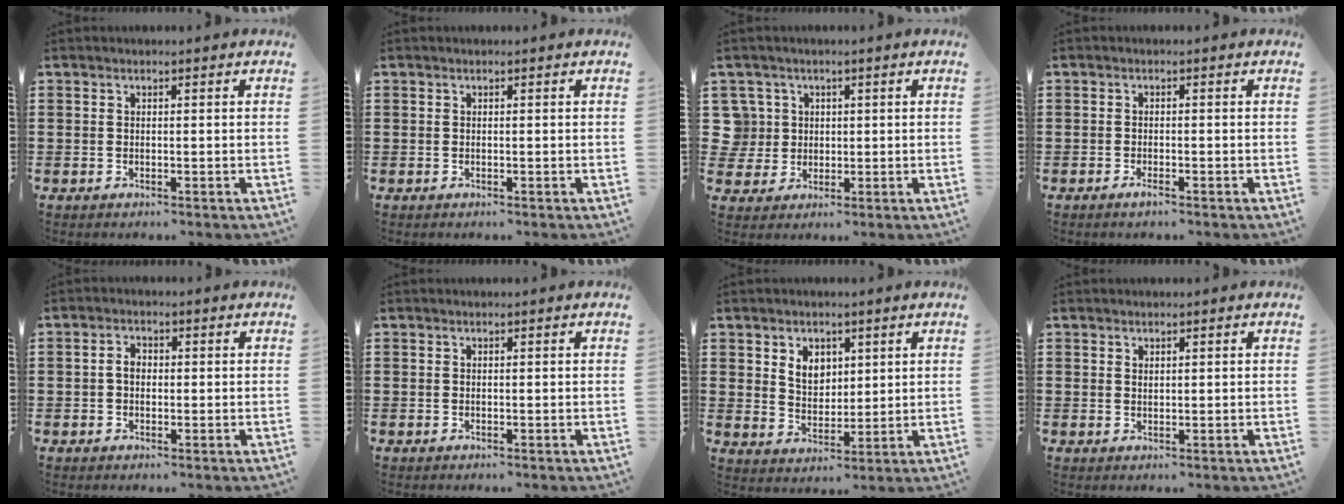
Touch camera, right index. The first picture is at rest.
{"total": 0.0}
{"total": 4.7, "force": [0.8, 4.6, 0.6], "torque": [-0.049, 0.010, 0.010]}
{"total": 0.9, "force": [-0.7, 0.1, 0.5], "torque": [-0.012, -0.006, -0.012]}
{"total": 2.1, "force": [-0.1, 1.4, 1.6], "torque": [-0.031, 0.006, -0.003]}
{"total": 0.0}
{"total": 4.8, "force": [2.1, 3.7, 2.2], "torque": [-0.050, 0.009, 0.036]}
{"total": 0.8, "force": [0.6, 0.4, 0.2], "torque": [-0.004, 0.002, 0.012]}